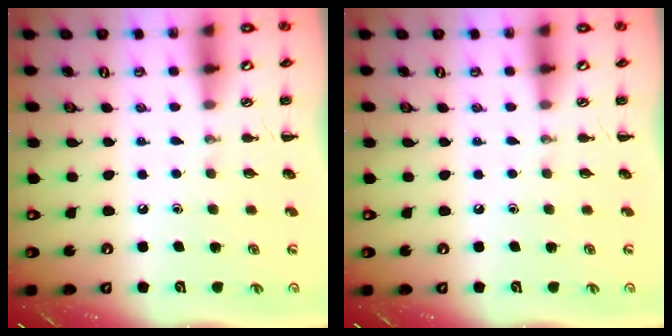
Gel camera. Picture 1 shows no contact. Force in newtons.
{"total": 0.0}